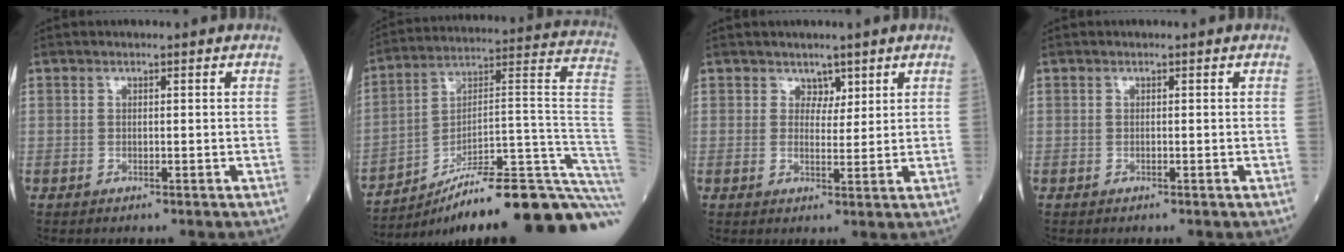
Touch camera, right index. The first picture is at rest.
{"total": 28.3, "force": [-21.1, 1.1, 18.8], "torque": [-0.145, 0.036, -0.308]}
{"total": 2.4, "force": [1.8, 1.6, 0.6], "torque": [-0.002, -0.003, 0.029]}
{"total": 0.0}